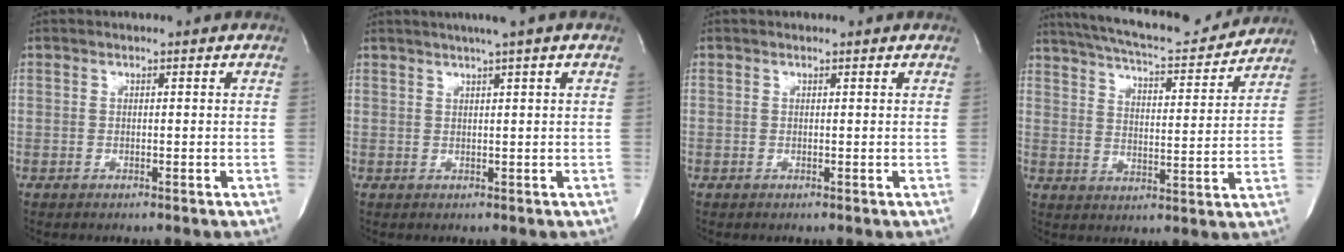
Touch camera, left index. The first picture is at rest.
{"total": 4.1, "force": [2.8, -0.9, 2.8], "torque": [-0.042, 0.015, 0.046]}
{"total": 0.0}
{"total": 17.8, "force": [16.1, 2.8, 7.0], "torque": [-0.119, 0.007, 0.229]}